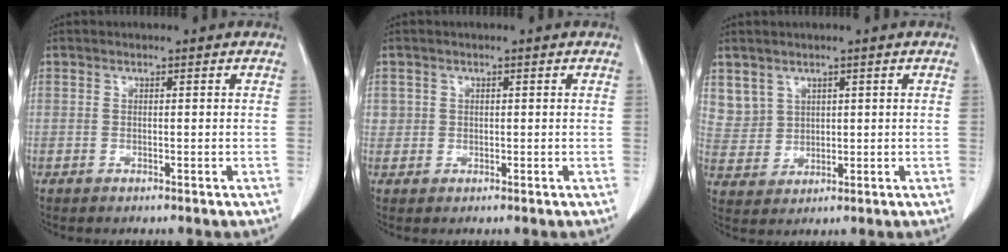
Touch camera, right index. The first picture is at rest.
{"total": 1.6, "force": [0.4, 1.5, 0.1], "torque": [0.013, 0.004, 0.003]}
{"total": 5.7, "force": [3.2, 4.7, 0.3], "torque": [-0.009, 0.005, 0.078]}